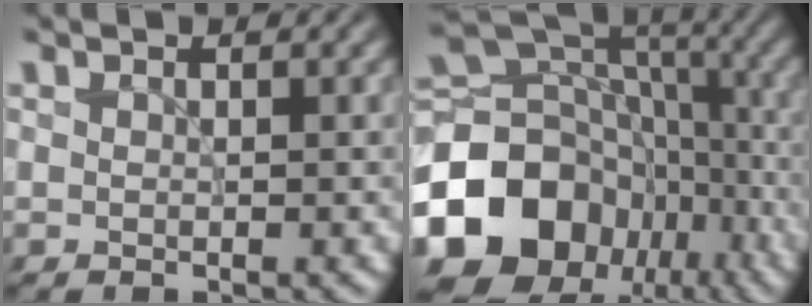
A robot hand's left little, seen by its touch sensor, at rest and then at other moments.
{"total": 19.5, "force": [-8.1, 15.5, 8.7], "torque": [-0.192, -0.013, -0.135]}